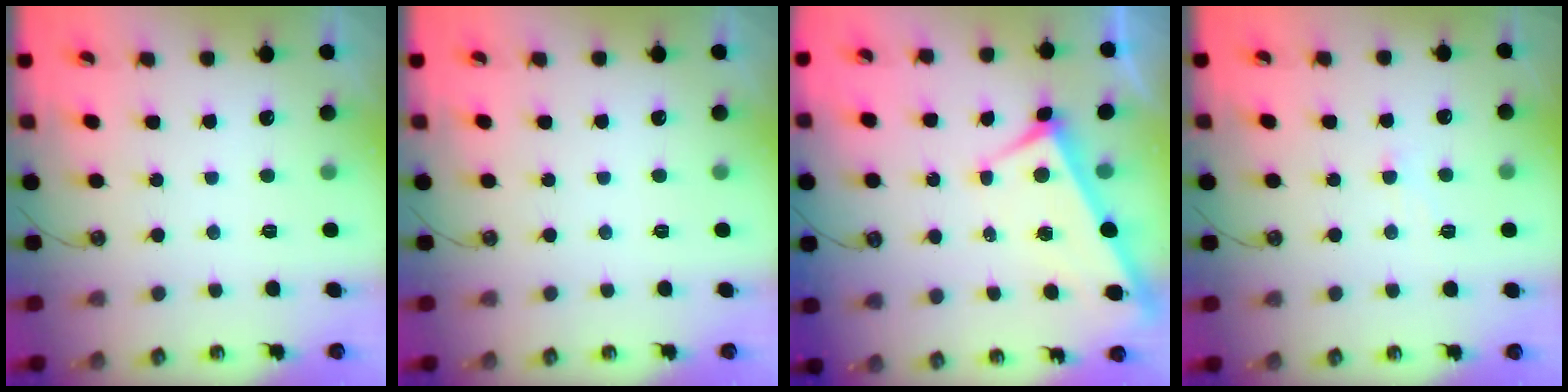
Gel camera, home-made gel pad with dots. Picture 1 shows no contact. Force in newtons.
{"total": 0.0}
{"total": 3.8, "press": 3.8, "slide": 0.4}
{"total": 2.0, "press": 2.0, "slide": 0.2}